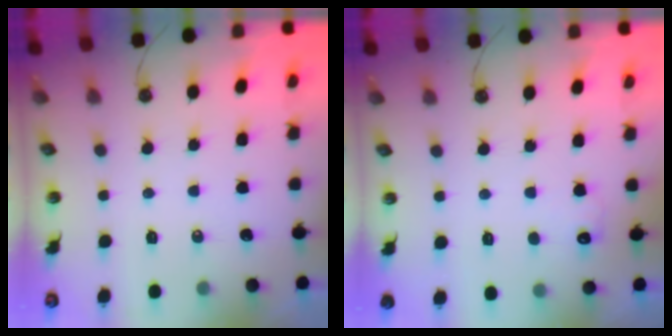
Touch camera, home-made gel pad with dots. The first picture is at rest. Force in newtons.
{"total": 5.8, "press": 5.7, "slide": 1.3}